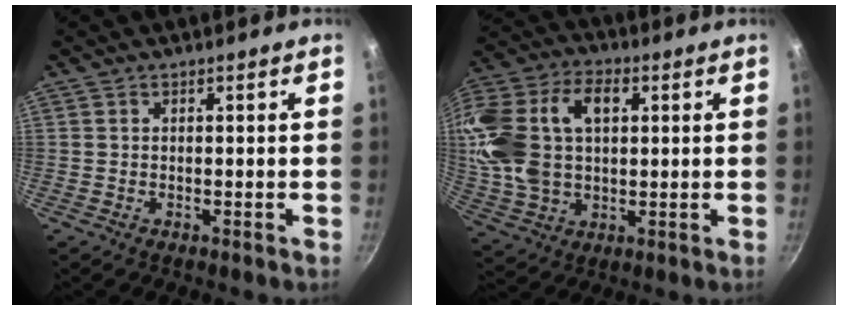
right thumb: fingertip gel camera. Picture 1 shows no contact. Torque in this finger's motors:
{"motor_torque": [0.87, 4.14, 1.69, 0.41, 0.52]}